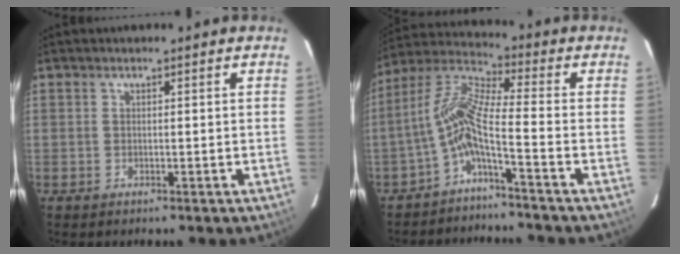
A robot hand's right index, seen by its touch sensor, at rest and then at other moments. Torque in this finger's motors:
{"motor_torque": [1.14, -0.52, 0.54, 0.17]}